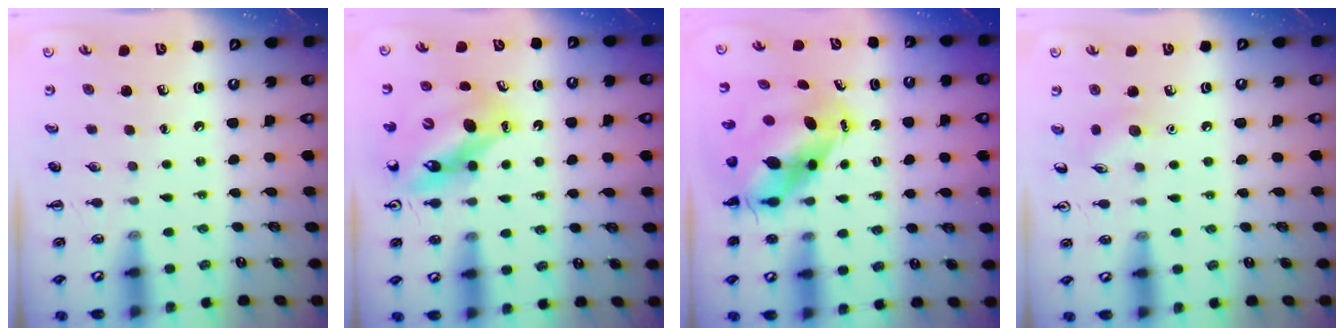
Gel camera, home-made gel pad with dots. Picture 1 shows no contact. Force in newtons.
{"total": 11.8, "press": 11.2, "slide": 3.8}
{"total": 7.5, "press": 7.3, "slide": 1.9}
{"total": 5.9, "press": 5.7, "slide": 1.5}